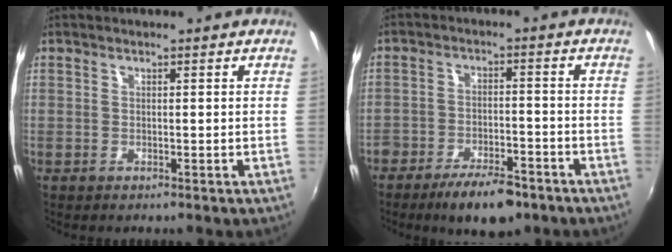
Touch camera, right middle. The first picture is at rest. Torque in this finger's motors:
{"motor_torque": [0.12, -0.11, 0.10, 0.06]}